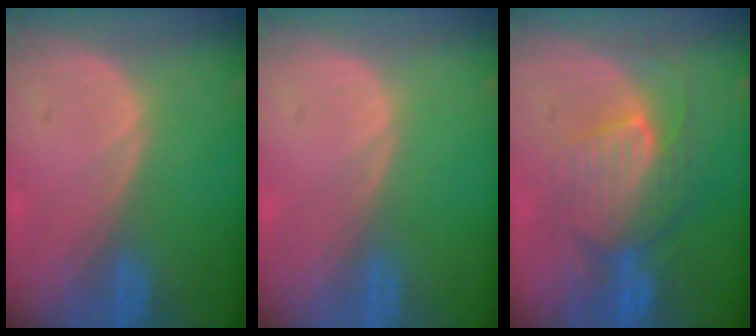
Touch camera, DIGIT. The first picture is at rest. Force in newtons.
{"total": 0.0}
{"total": 8.0, "press": 8.0, "slide": 0.7}